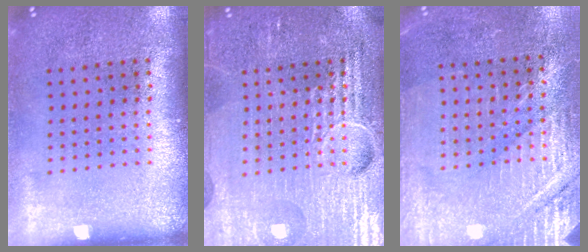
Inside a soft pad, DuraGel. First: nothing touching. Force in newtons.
{"total": 7.1, "press": 7.1, "slide": 0.9}
{"total": 2.9, "press": 2.9, "slide": 0.2}